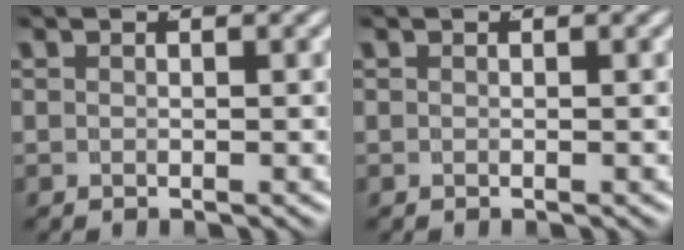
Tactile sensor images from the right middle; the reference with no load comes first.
{"total": 0.0}